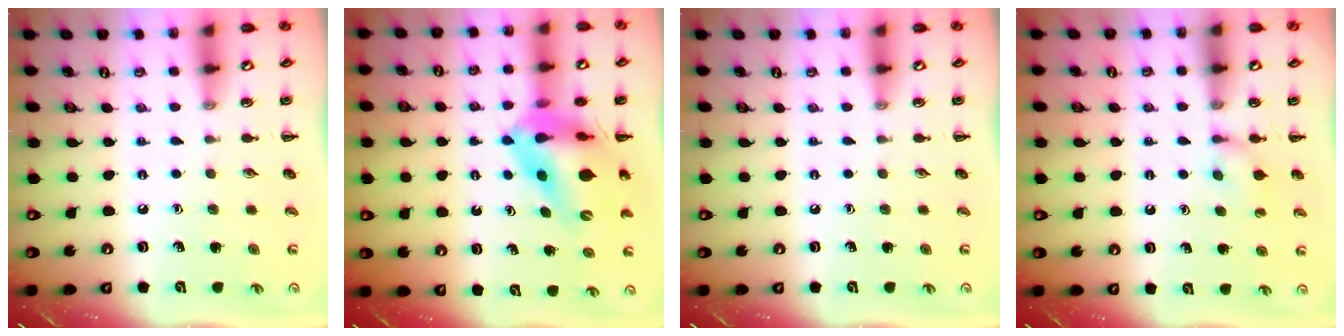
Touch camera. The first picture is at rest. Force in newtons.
{"total": 14.4, "press": 13.8, "slide": 4.3}
{"total": 0.0}
{"total": 5.7, "press": 5.6, "slide": 1.3}